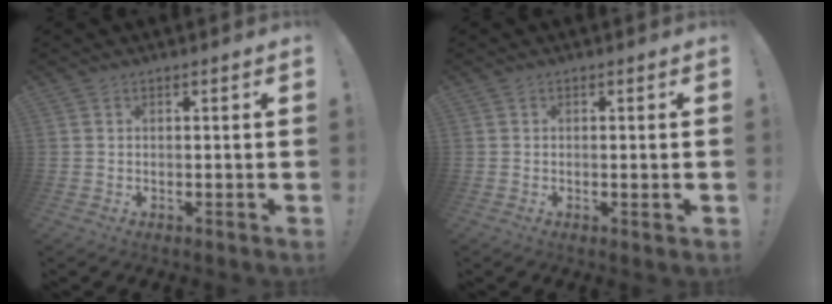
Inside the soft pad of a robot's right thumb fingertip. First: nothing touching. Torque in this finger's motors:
{"motor_torque": [0.21, 0.15, -0.05, -0.16, 0.01]}